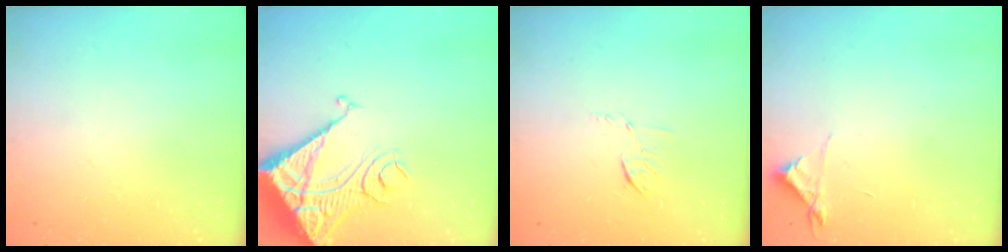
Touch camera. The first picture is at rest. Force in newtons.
{"total": 16.7, "press": 16.6, "slide": 2.1}
{"total": 5.7, "press": 5.5, "slide": 1.5}
{"total": 4.4, "press": 4.4, "slide": 0.4}